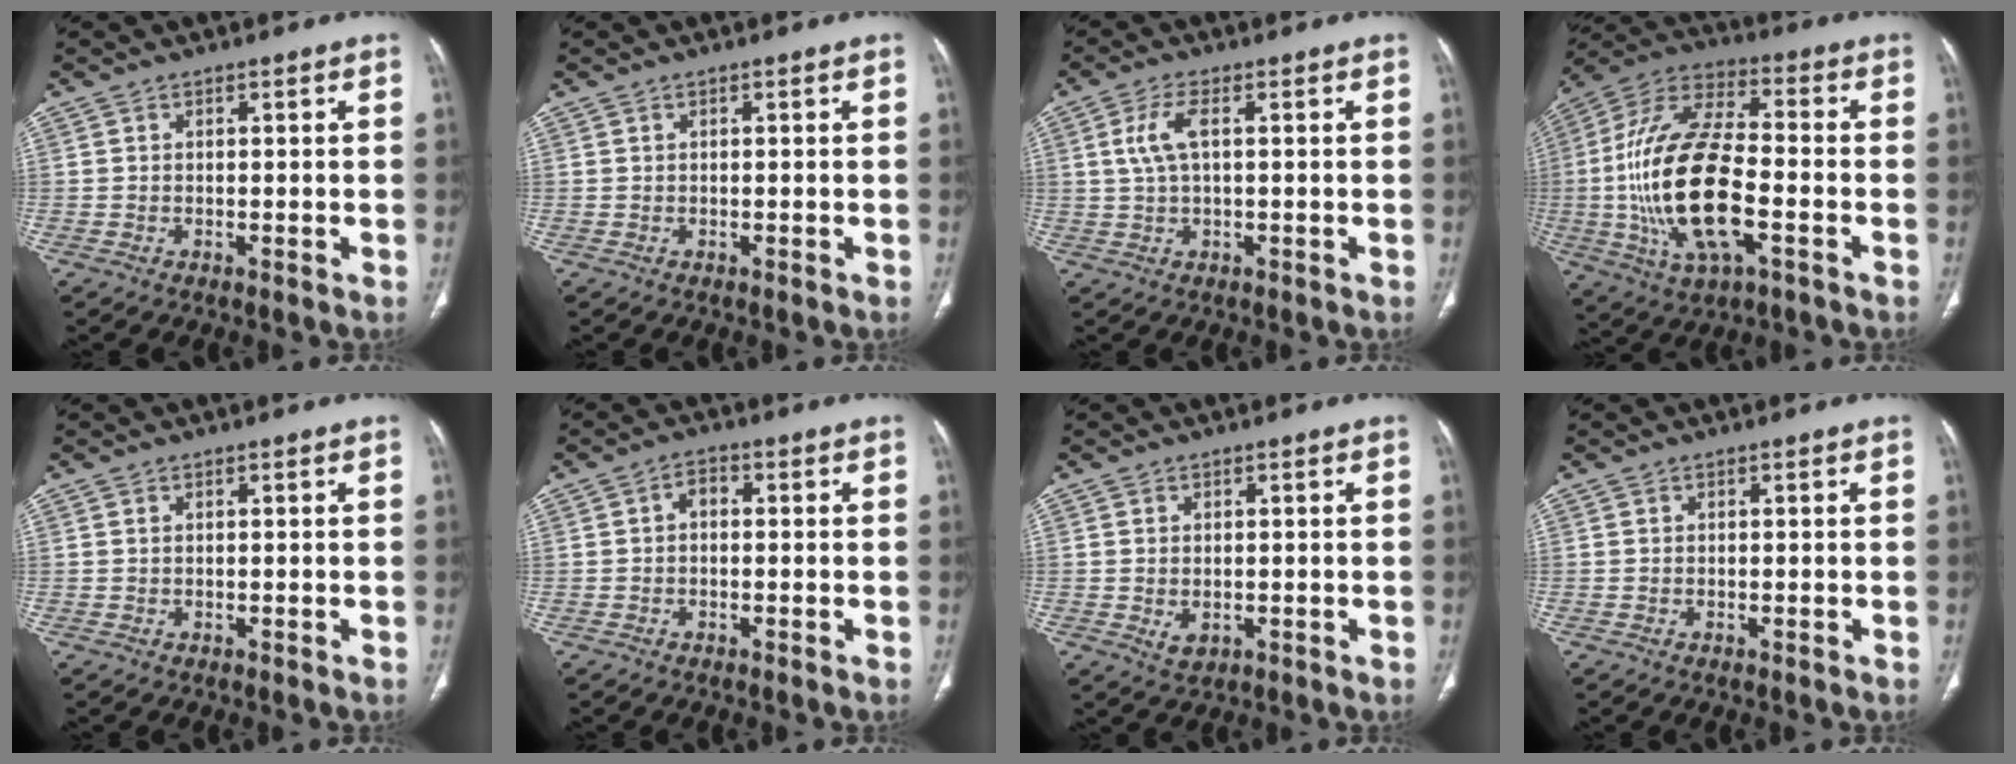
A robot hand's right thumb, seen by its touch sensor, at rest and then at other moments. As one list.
[{"total": 0.0}, {"total": 4.9, "force": [1.0, 1.8, 4.5], "torque": [-0.114, 0.011, 0.020]}, {"total": 22.4, "force": [-4.2, 9.5, 19.9], "torque": [-0.410, 0.019, -0.071]}, {"total": 0.0}, {"total": 1.8, "force": [-0.1, 1.3, 1.2], "torque": [-0.015, 0.010, -0.008]}, {"total": 2.8, "force": [-0.4, 1.9, 2.0], "torque": [-0.036, -0.005, 0.001]}, {"total": 0.0}]